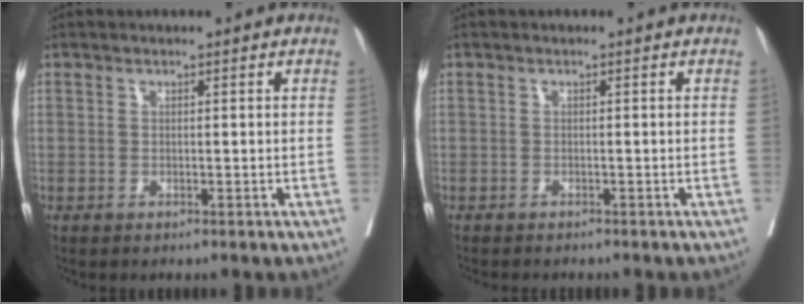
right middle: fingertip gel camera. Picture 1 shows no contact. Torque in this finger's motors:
{"motor_torque": [0.37, -0.39, 0.03, 0.03]}